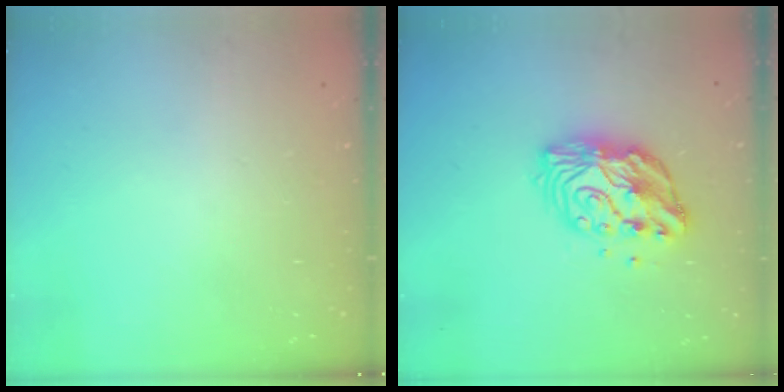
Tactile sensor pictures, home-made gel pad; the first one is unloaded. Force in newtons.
{"total": 12.8, "press": 12.8, "slide": 1.1}